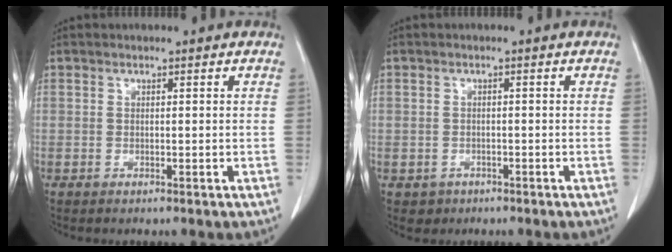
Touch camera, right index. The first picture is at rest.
{"total": 2.1, "force": [-1.0, 1.8, 0.0], "torque": [0.001, 0.008, -0.012]}